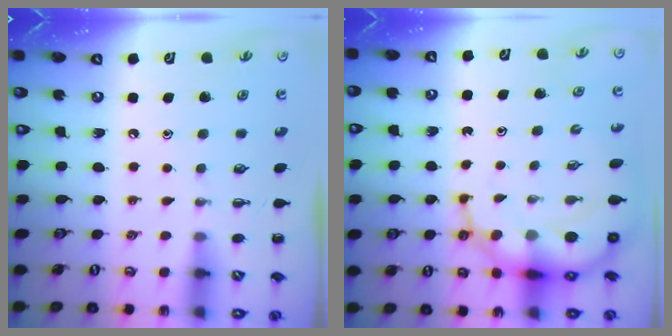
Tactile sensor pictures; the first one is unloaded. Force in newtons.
{"total": 11.6, "press": 11.2, "slide": 3.2}